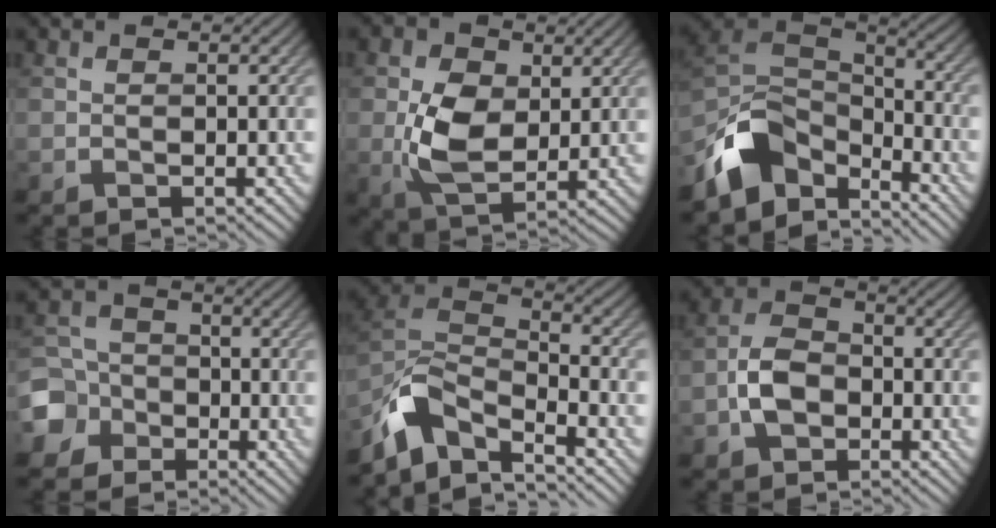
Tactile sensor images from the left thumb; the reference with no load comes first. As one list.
[{"total": 6.9, "force": [0.8, 4.5, 5.2], "torque": [-0.118, -0.002, 0.014]}, {"total": 11.1, "force": [-7.2, 6.0, 5.9], "torque": [-0.135, -0.008, -0.144]}, {"total": 7.5, "force": [-3.3, 6.4, 2.1], "torque": [-0.070, -0.015, -0.100]}, {"total": 9.2, "force": [-6.7, 3.7, 5.2], "torque": [-0.117, -0.002, -0.151]}, {"total": 5.7, "force": [-2.0, 4.0, 3.5], "torque": [-0.078, 0.006, -0.049]}]